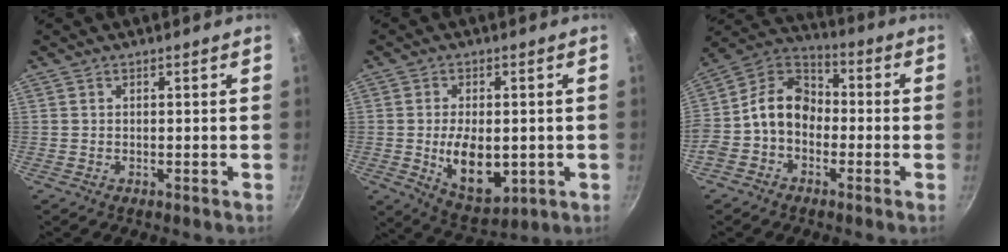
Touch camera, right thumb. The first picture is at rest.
{"total": 11.2, "force": [-1.2, 6.3, 9.1], "torque": [-0.132, -0.012, -0.002]}
{"total": 12.1, "force": [-1.9, 9.2, 7.6], "torque": [-0.100, 0.053, -0.060]}